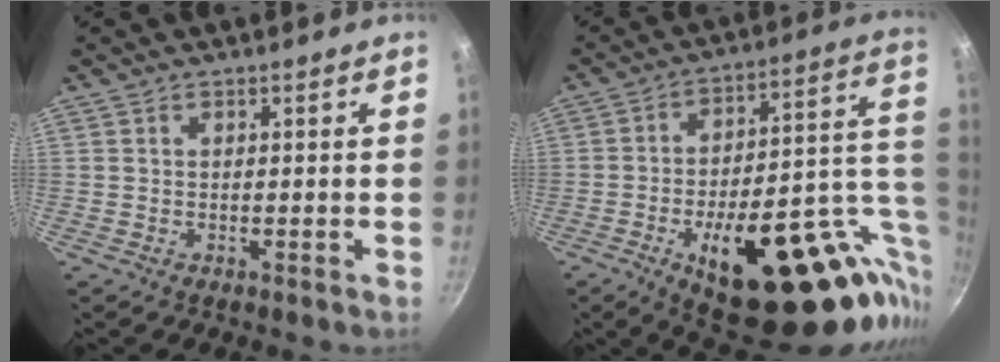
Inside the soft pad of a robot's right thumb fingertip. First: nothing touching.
{"total": 31.9, "force": [-8.5, 14.2, 27.2], "torque": [-0.323, 0.021, -0.103]}